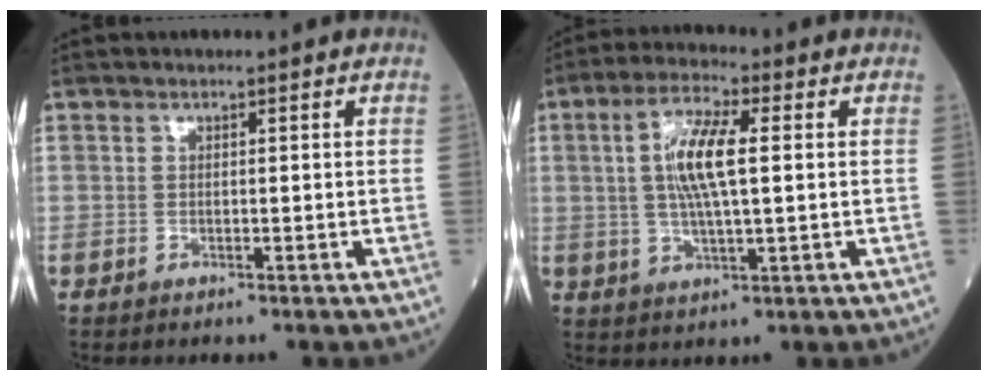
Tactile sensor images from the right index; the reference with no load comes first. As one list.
[{"total": 8.9, "force": [1.4, 1.8, 8.6], "torque": [-0.173, 0.007, 0.025]}]